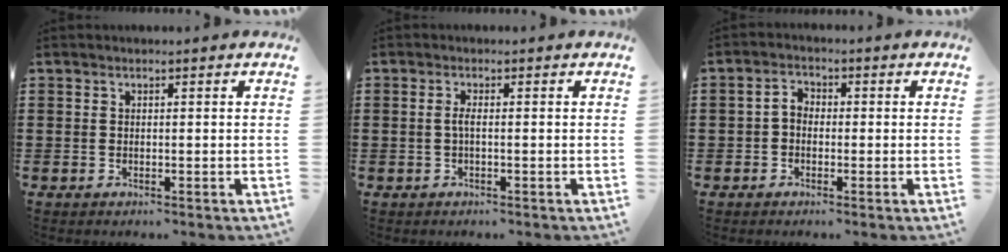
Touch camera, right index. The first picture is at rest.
{"total": 1.6, "force": [-0.4, 0.2, 1.6], "torque": [-0.045, -0.006, -0.012]}
{"total": 2.2, "force": [-0.8, 1.5, 1.4], "torque": [-0.029, 0.006, -0.019]}